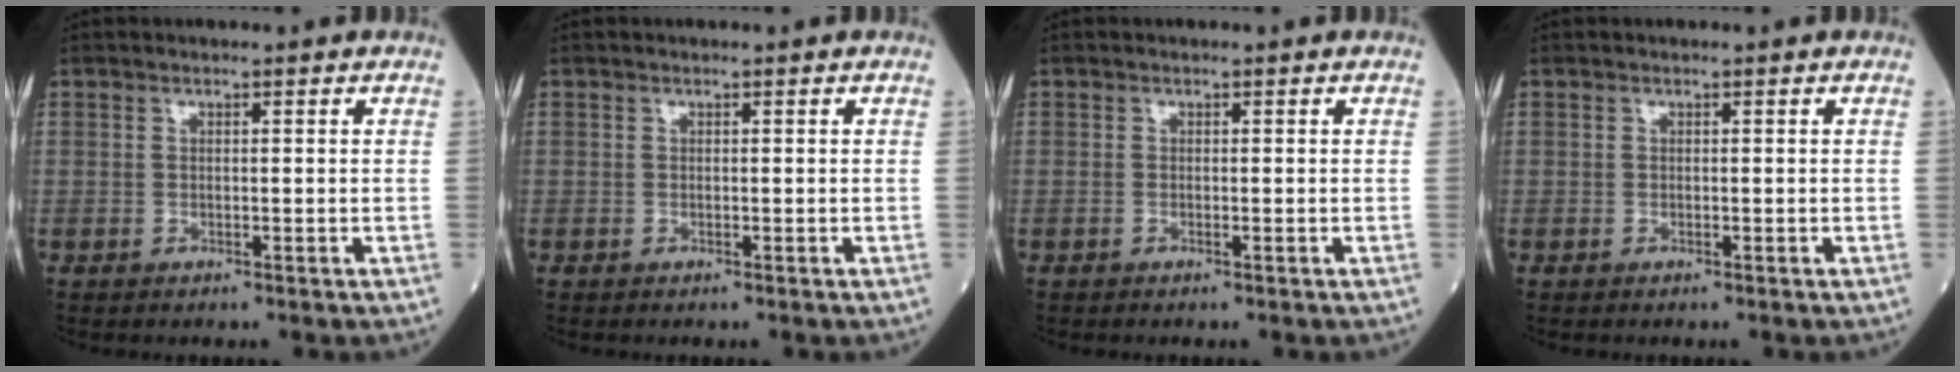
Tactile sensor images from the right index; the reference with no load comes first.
{"total": 0.0}
{"total": 0.0}
{"total": 0.0}